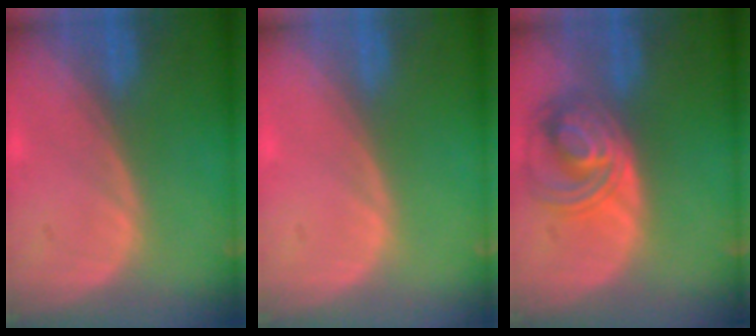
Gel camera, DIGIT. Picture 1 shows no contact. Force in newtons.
{"total": 0.0}
{"total": 7.1, "press": 6.9, "slide": 1.8}